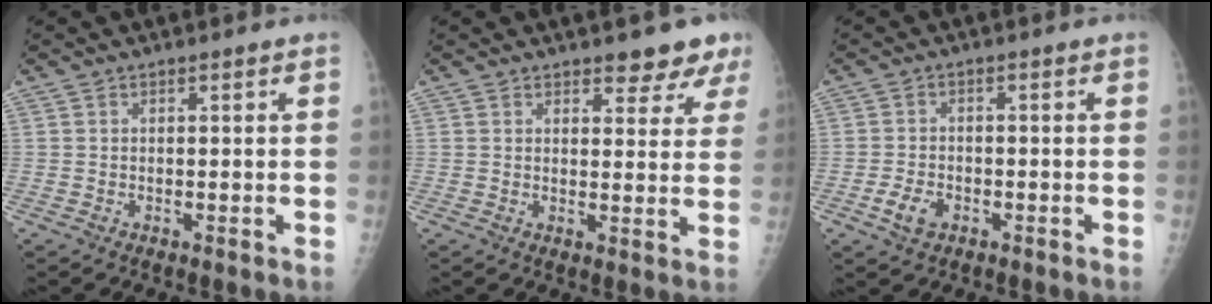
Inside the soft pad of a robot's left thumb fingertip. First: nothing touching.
{"total": 5.6, "force": [4.5, 2.5, 2.3], "torque": [0.007, -0.026, 0.048]}
{"total": 3.9, "force": [-2.0, 2.6, 2.1], "torque": [-0.037, 0.007, -0.035]}